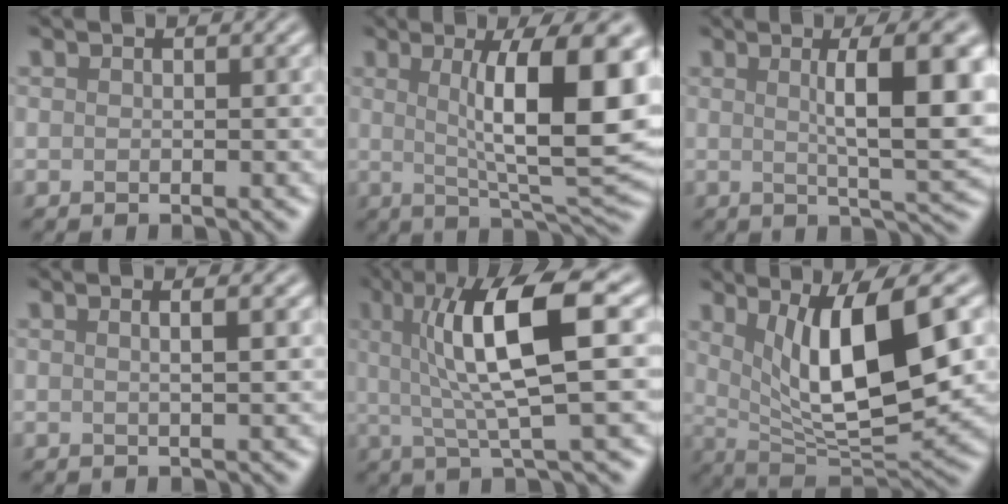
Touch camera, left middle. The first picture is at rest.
{"total": 11.5, "force": [1.9, 2.7, 11.0], "torque": [-0.151, -0.002, 0.035]}
{"total": 9.2, "force": [1.8, 2.1, 8.8], "torque": [-0.106, 0.008, 0.027]}
{"total": 2.8, "force": [1.0, 1.1, 2.4], "torque": [-0.015, 0.009, -0.011]}
{"total": 9.1, "force": [2.0, 1.9, 8.7], "torque": [-0.137, 0.002, 0.034]}
{"total": 9.9, "force": [2.4, 3.0, 9.1], "torque": [-0.144, -0.013, 0.047]}